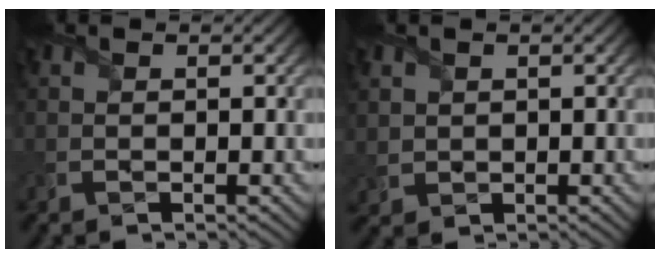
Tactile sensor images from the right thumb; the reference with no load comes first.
{"total": 1.7, "force": [0.6, 1.6, 0.2], "torque": [-0.022, -0.005, 0.011]}